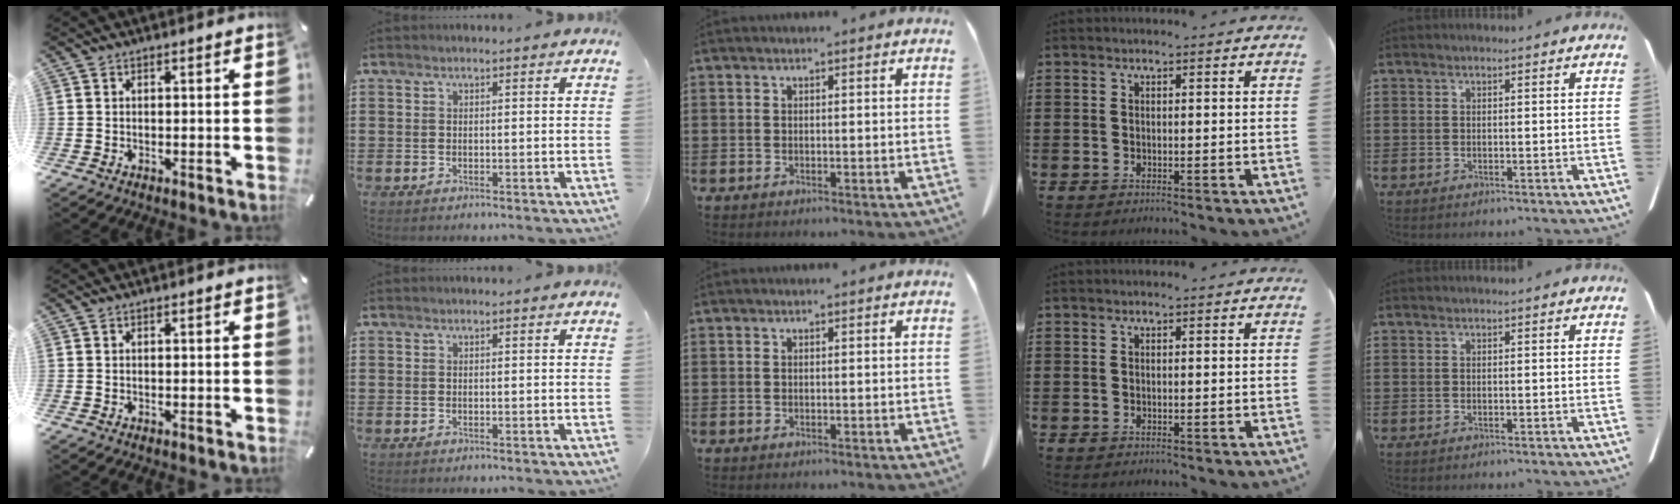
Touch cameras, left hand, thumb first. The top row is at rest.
{}